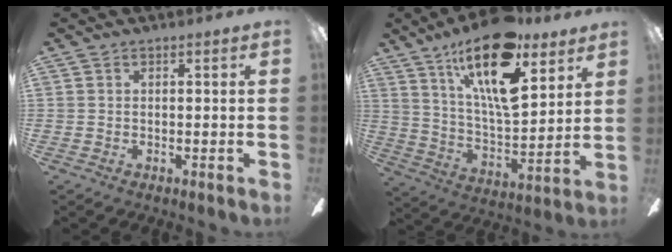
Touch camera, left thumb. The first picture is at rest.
{"total": 21.9, "force": [13.5, 8.2, 15.2], "torque": [-0.263, -0.070, 0.223]}